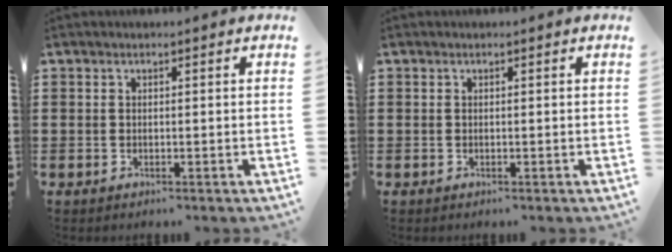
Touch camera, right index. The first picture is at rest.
{"total": 0.0}